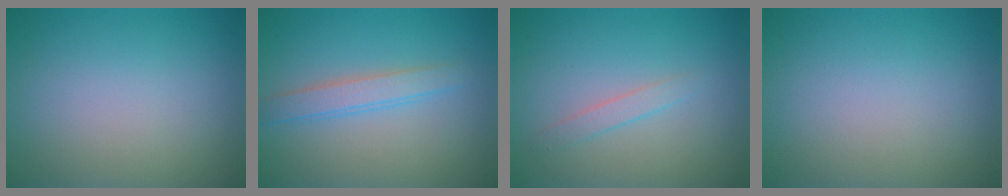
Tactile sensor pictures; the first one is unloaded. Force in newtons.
{"total": 2.4, "press": 2.4, "slide": 0.1}
{"total": 1.1, "press": 1.1, "slide": 0.1}
{"total": 0.0}